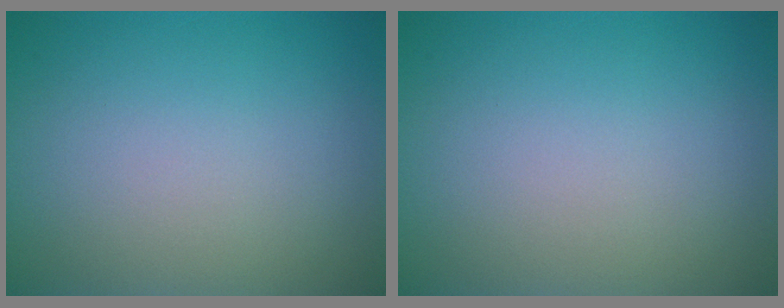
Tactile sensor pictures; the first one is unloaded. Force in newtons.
{"total": 0.0}